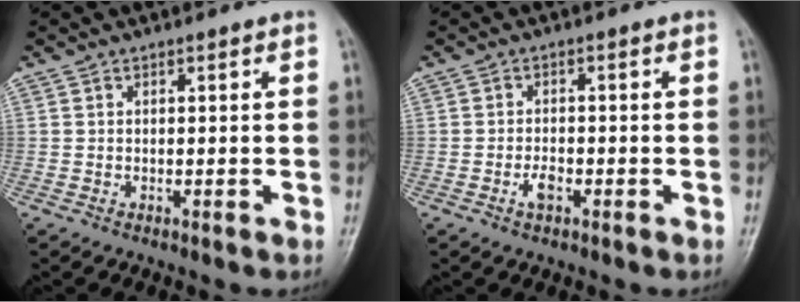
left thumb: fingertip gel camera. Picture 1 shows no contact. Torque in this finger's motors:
{"motor_torque": [-0.12, 0.23, 0.21, 0.21, 0.00]}